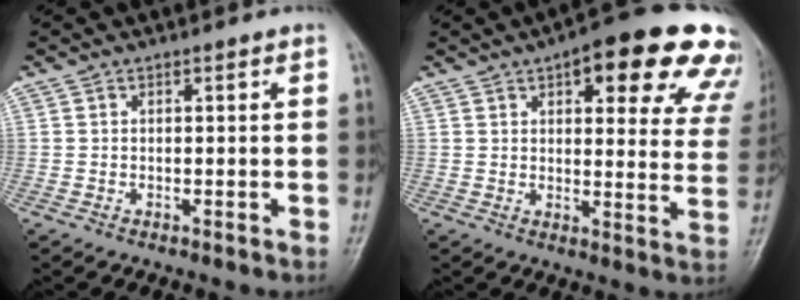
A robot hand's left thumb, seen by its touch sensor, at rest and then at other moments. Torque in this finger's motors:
{"motor_torque": [0.47, 0.54, 0.88, -0.38, 0.07]}